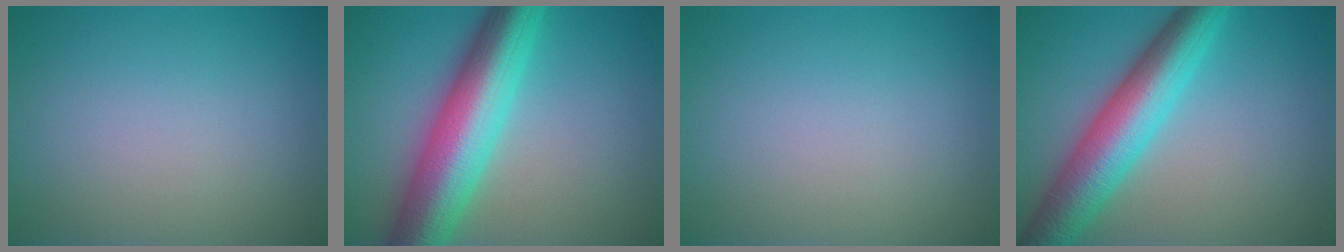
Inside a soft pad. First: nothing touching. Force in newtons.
{"total": 10.3, "press": 10.3, "slide": 0.2}
{"total": 0.0}
{"total": 8.1, "press": 8.1, "slide": 0.1}